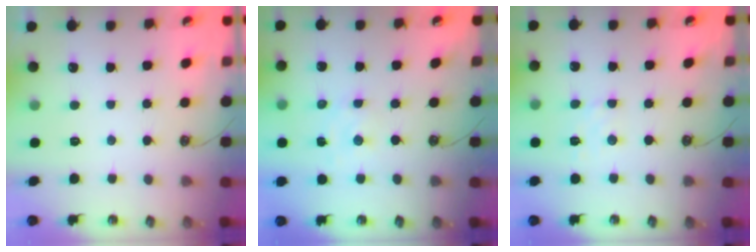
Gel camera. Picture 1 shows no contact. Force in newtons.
{"total": 1.9, "press": 1.9, "slide": 0.3}
{"total": 3.6, "press": 3.5, "slide": 0.5}